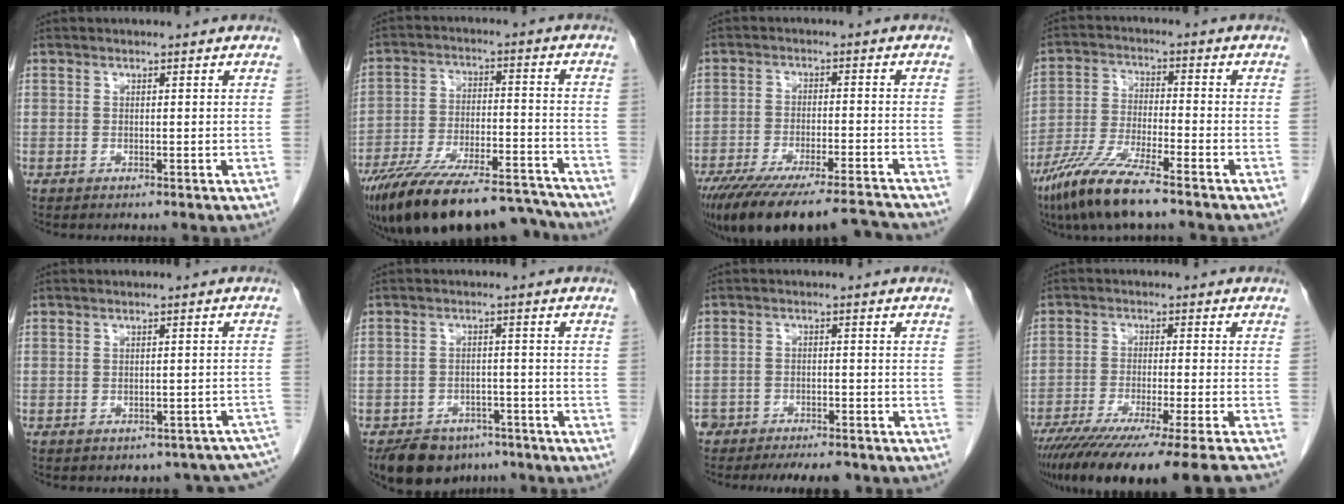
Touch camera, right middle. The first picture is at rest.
{"total": 22.4, "force": [-19.6, 5.3, 9.6], "torque": [-0.161, -0.008, -0.303]}
{"total": 19.7, "force": [-17.4, 2.3, 8.9], "torque": [-0.148, -0.024, -0.257]}
{"total": 10.3, "force": [-7.4, 0.9, 7.1], "torque": [-0.152, -0.029, -0.144]}
{"total": 12.4, "force": [-10.6, 5.0, 3.7], "torque": [-0.032, 0.030, -0.103]}
{"total": 9.1, "force": [-7.1, 4.9, 3.0], "torque": [-0.040, -0.001, -0.104]}
{"total": 10.0, "force": [-8.5, 3.8, 3.7], "torque": [-0.060, 0.000, -0.117]}
{"total": 20.8, "force": [-17.5, -1.2, 11.2], "torque": [-0.135, -0.070, -0.267]}